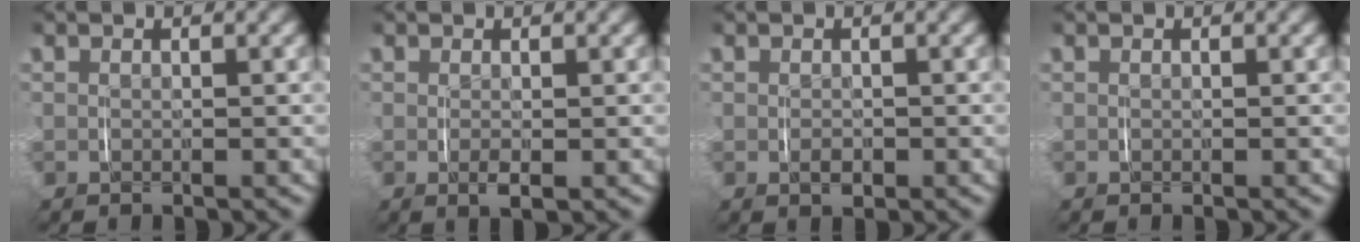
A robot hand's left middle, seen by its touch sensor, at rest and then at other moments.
{"total": 1.2, "force": [-0.2, 0.1, 1.2], "torque": [-0.018, -0.005, -0.001]}
{"total": 1.0, "force": [-0.4, 0.6, 0.7], "torque": [-0.012, -0.005, -0.004]}
{"total": 0.0}